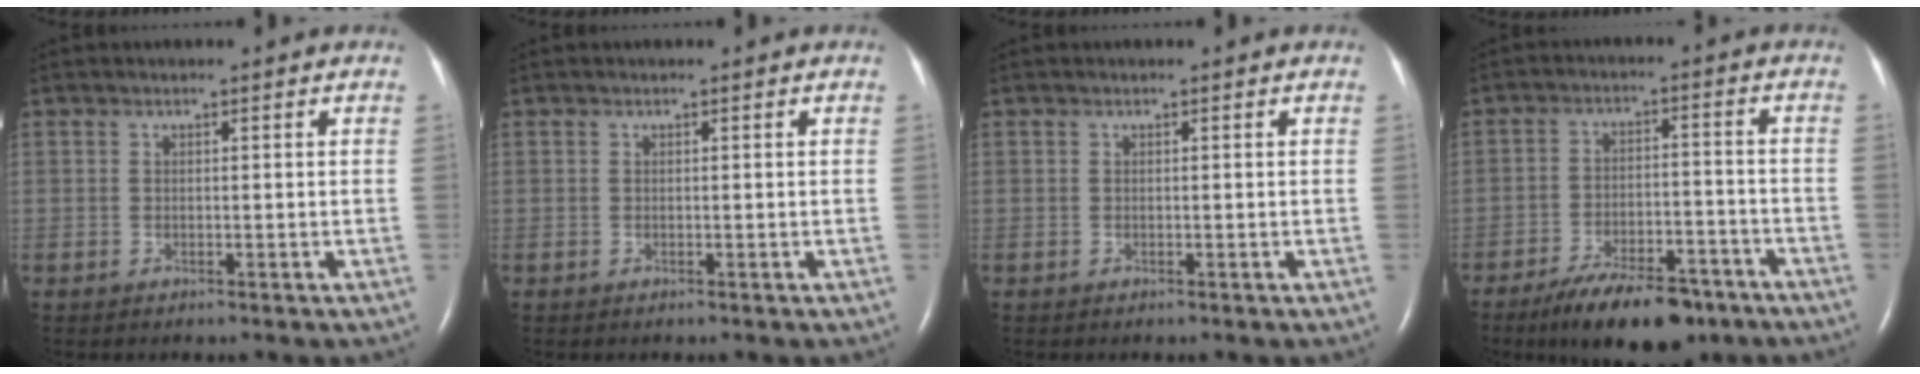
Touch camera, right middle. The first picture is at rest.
{"total": 0.0}
{"total": 0.0}
{"total": 12.4, "force": [-9.1, 4.4, 7.1], "torque": [-0.113, -0.002, -0.147]}